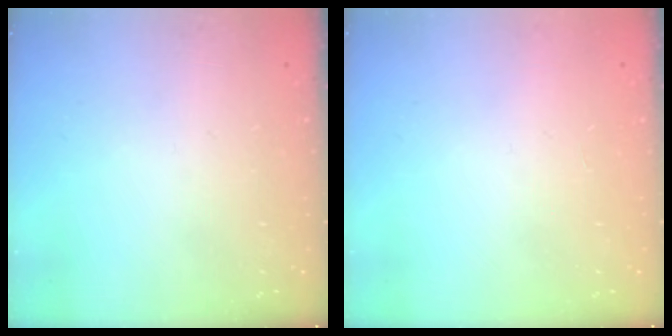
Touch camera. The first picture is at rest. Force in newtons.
{"total": 0.0}